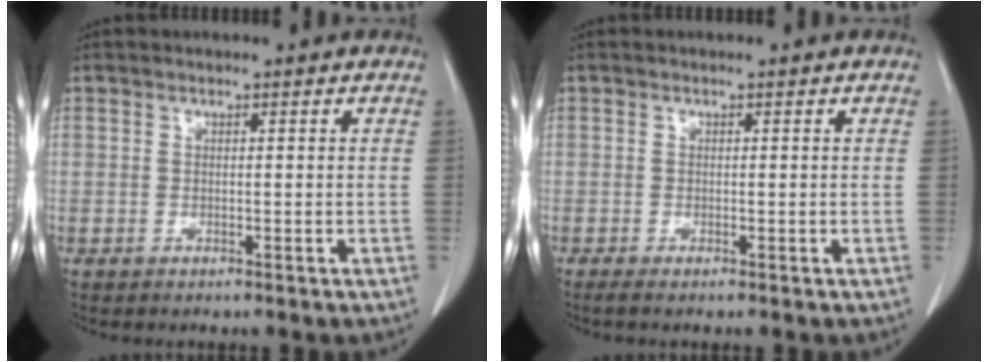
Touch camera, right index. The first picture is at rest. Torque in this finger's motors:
{"motor_torque": [-0.02, 0.03, 0.07, 0.02]}